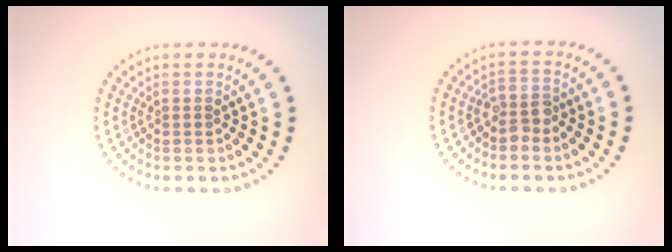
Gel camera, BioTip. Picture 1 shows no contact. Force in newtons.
{"total": 1.8, "press": 1.6, "slide": 0.8}